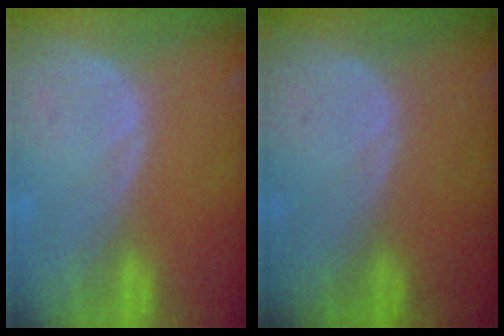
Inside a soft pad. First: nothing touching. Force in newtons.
{"total": 0.0}